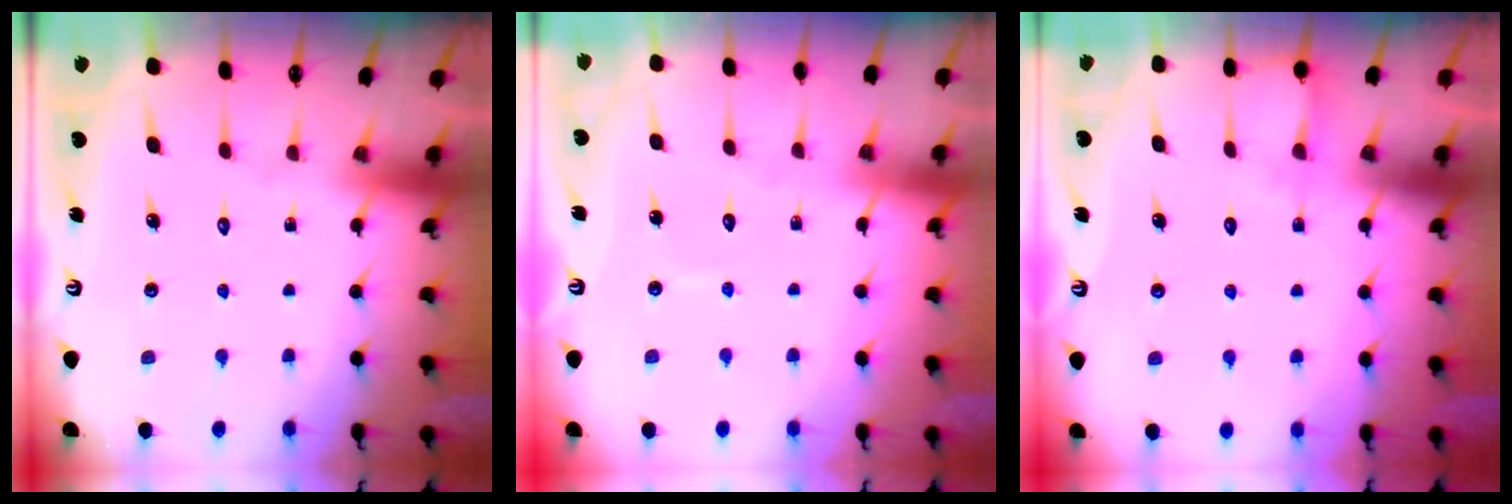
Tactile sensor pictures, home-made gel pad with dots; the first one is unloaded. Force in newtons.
{"total": 3.7, "press": 3.7, "slide": 0.4}
{"total": 4.5, "press": 4.5, "slide": 0.5}